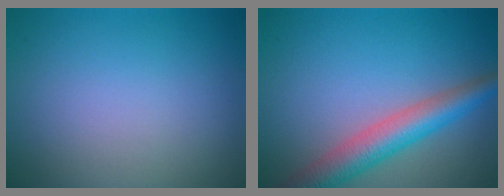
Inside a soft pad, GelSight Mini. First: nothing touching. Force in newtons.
{"total": 5.2, "press": 5.2, "slide": 0.2}